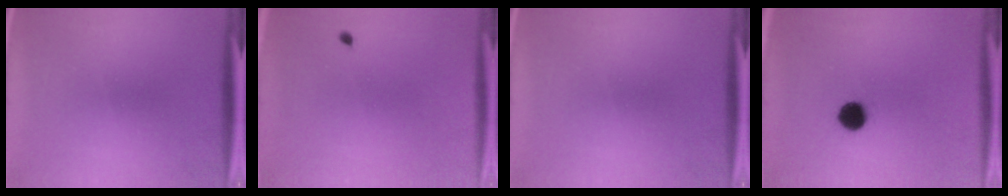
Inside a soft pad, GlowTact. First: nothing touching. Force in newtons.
{"total": 0.5}
{"total": 0.0}
{"total": 5.9}